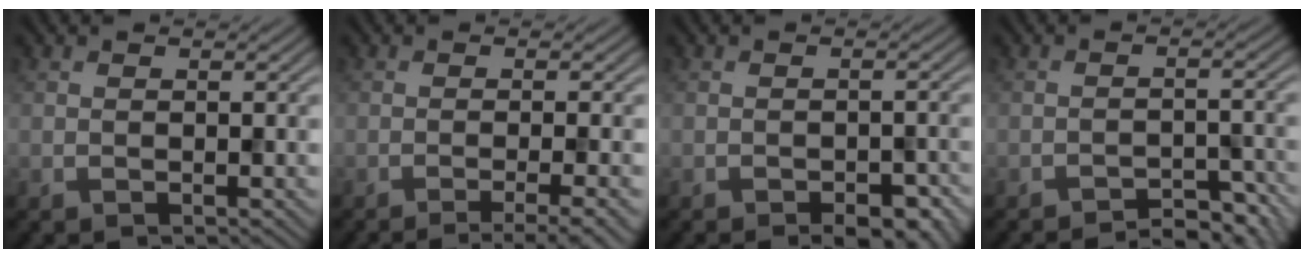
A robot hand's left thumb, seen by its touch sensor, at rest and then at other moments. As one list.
[{"total": 4.4, "force": [-2.2, 0.7, 3.8], "torque": [-0.049, 0.006, -0.039]}, {"total": 4.0, "force": [-2.6, 1.5, 2.6], "torque": [-0.035, -0.002, -0.025]}, {"total": 5.0, "force": [-4.6, 0.9, 1.9], "torque": [-0.031, 0.011, -0.061]}]